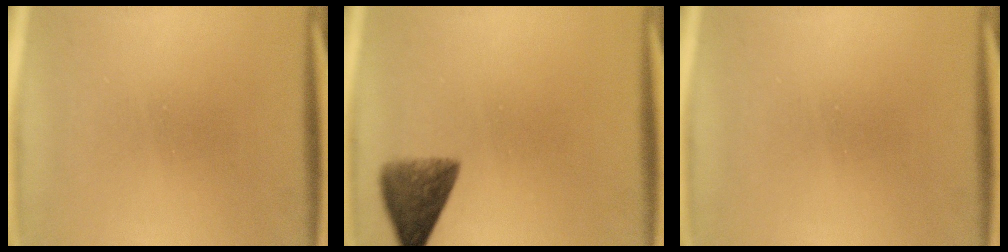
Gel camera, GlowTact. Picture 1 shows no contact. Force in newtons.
{"total": 6.1}
{"total": 0.0}